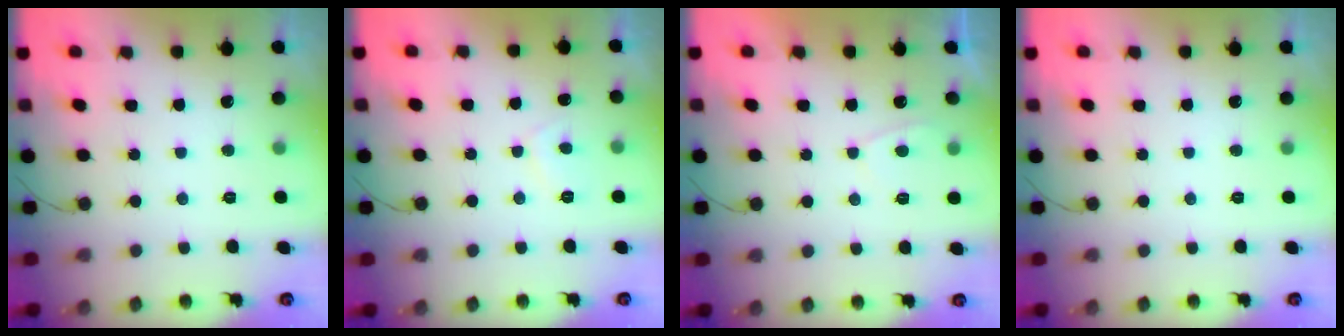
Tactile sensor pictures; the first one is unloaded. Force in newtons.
{"total": 2.3, "press": 2.2, "slide": 0.8}
{"total": 1.8, "press": 1.7, "slide": 0.6}
{"total": 0.0}